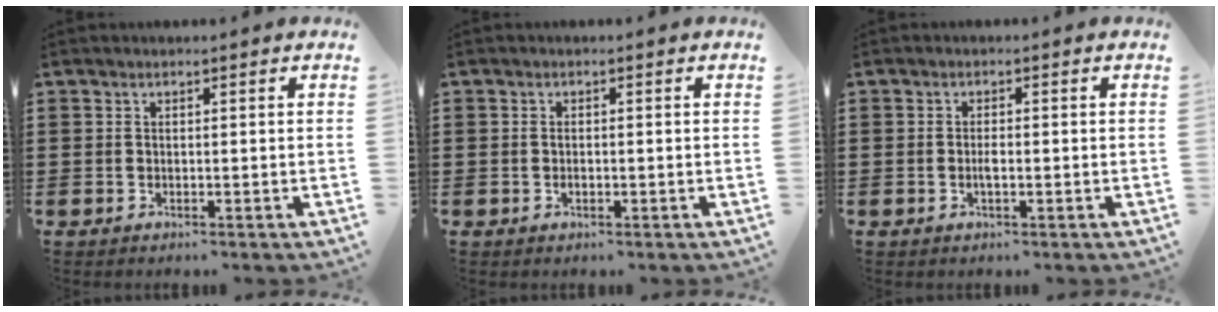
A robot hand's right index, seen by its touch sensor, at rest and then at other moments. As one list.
[{"total": 0.8, "force": [-0.2, 0.4, 0.6], "torque": [-0.013, 0.000, -0.004]}, {"total": 1.4, "force": [-0.3, 0.4, 1.3], "torque": [-0.026, 0.001, -0.006]}]